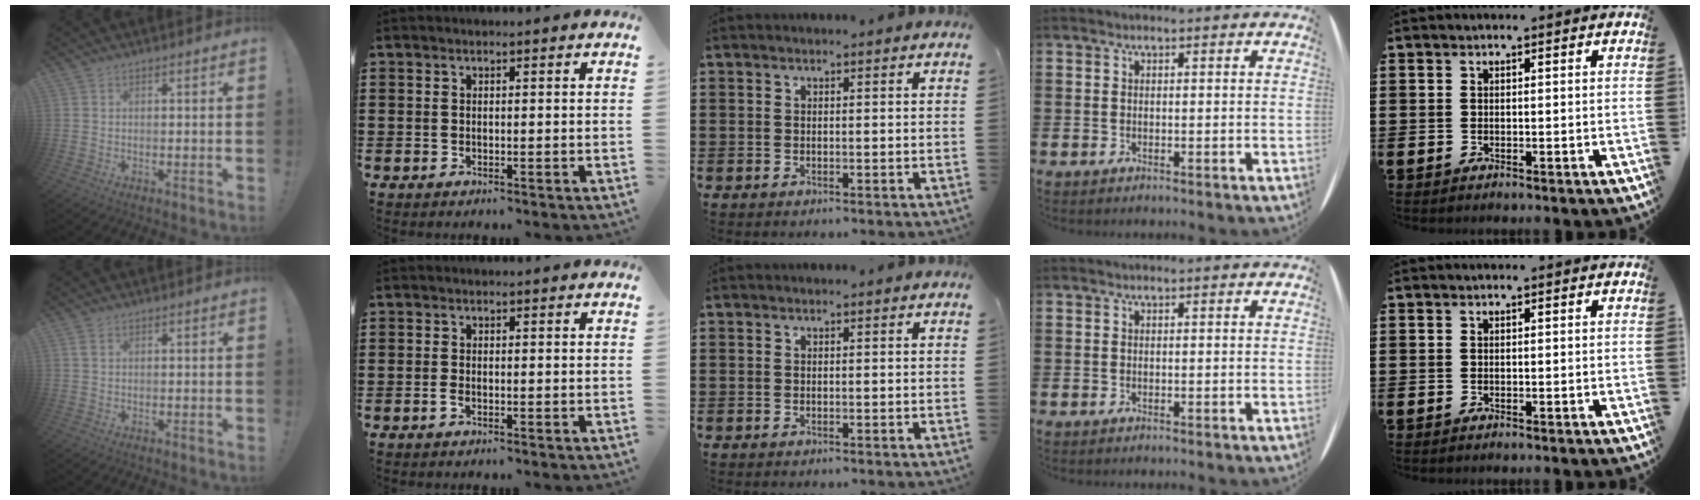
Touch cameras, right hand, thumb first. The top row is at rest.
{"thumb": {"total": 1.2, "force": [0.6, 0.6, 0.8], "torque": [-0.009, 0.000, 0.010]}, "index": {"total": 0.9, "force": [-0.5, 0.4, 0.7], "torque": [-0.024, -0.004, -0.010]}}